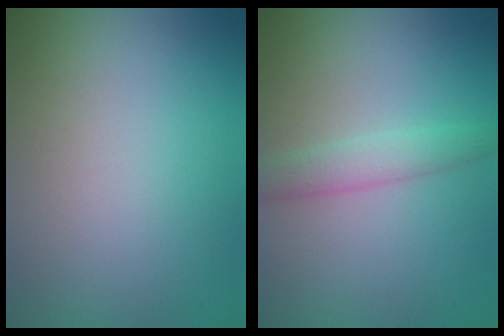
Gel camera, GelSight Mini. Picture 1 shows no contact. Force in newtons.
{"total": 2.2, "press": 2.2, "slide": 0.0}